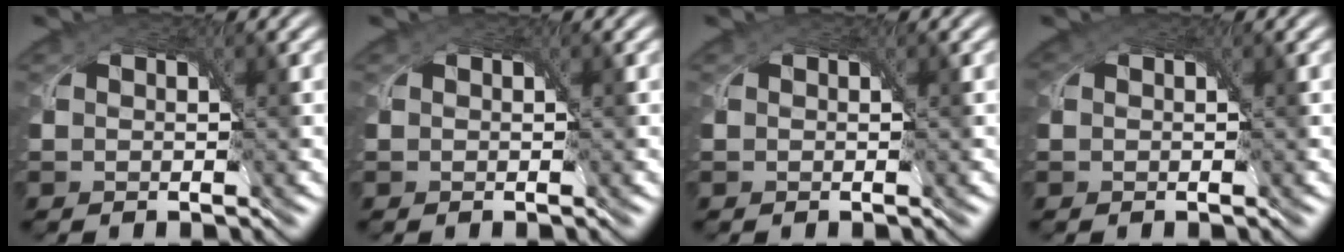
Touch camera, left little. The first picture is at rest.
{"total": 0.0}
{"total": 0.0}
{"total": 1.0, "force": [0.4, 0.8, 0.5], "torque": [-0.015, 0.001, 0.004]}